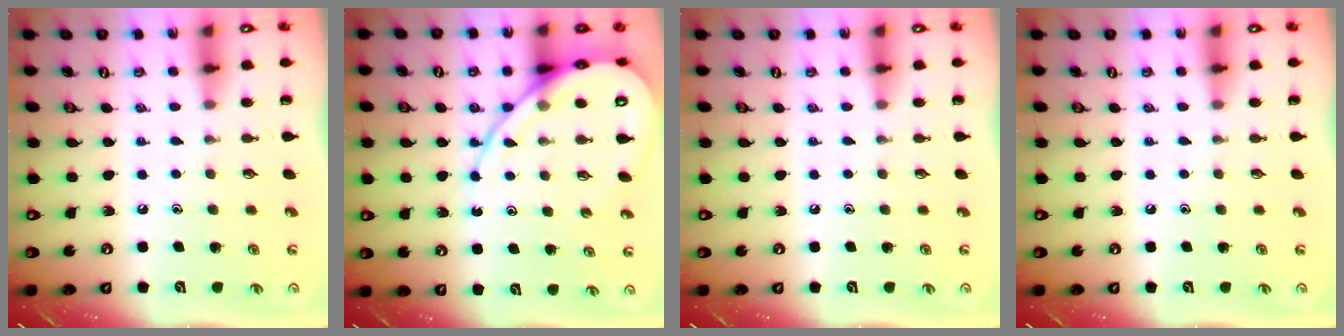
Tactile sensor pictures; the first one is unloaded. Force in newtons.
{"total": 13.7, "press": 13.6, "slide": 1.4}
{"total": 0.0}
{"total": 0.0}